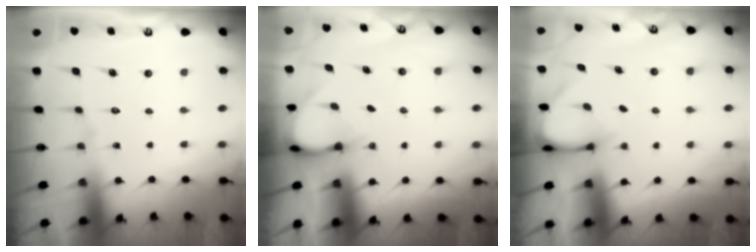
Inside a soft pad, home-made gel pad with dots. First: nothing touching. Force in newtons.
{"total": 3.9, "press": 3.9, "slide": 0.3}
{"total": 3.0, "press": 3.0, "slide": 0.4}